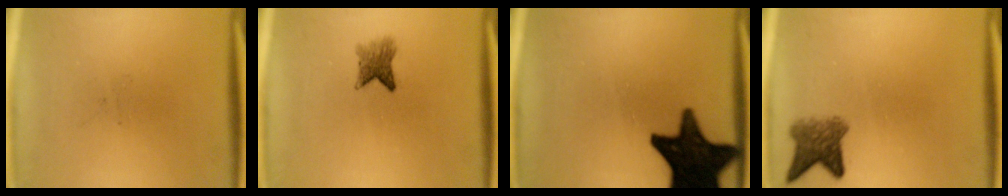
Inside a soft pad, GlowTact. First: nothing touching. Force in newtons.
{"total": 3.0}
{"total": 19.0}
{"total": 4.5}